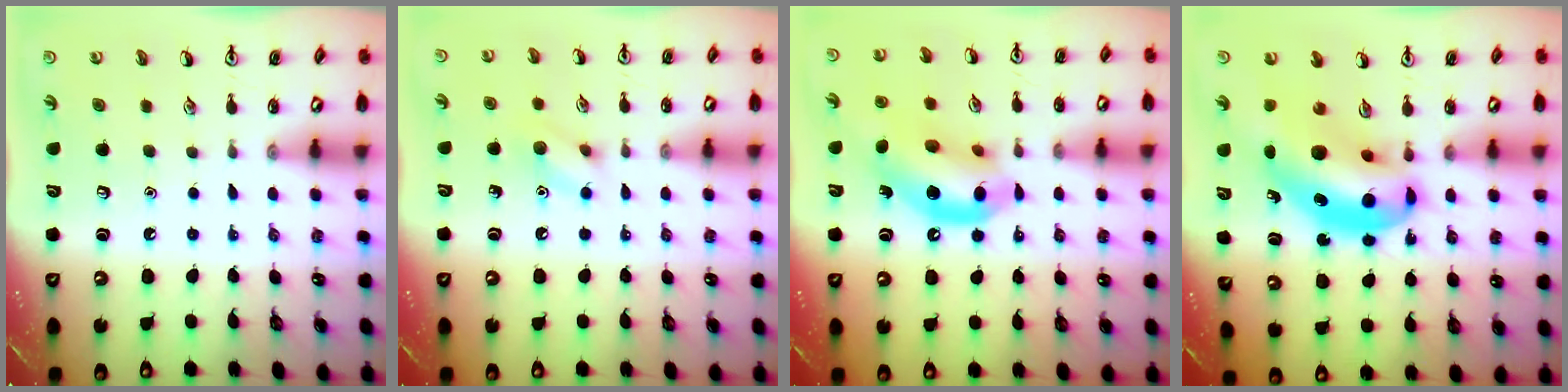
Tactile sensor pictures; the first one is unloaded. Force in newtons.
{"total": 7.4, "press": 7.4, "slide": 0.7}
{"total": 14.2, "press": 13.7, "slide": 3.6}
{"total": 13.6, "press": 12.9, "slide": 4.2}